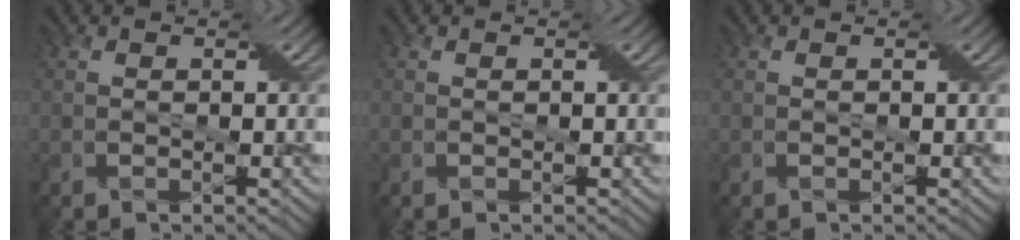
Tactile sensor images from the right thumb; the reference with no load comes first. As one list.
[{"total": 0.0}, {"total": 0.0}]